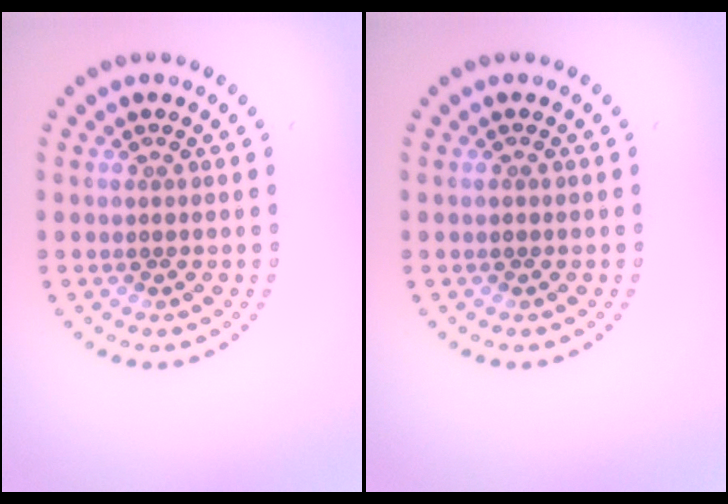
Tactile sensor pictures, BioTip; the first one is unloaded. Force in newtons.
{"total": 0.5, "press": 0.5, "slide": 0.1}